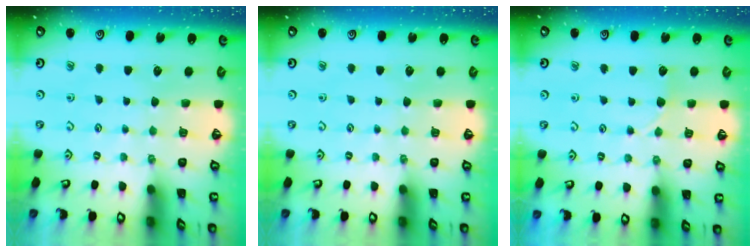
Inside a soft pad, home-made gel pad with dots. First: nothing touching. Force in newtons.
{"total": 0.0}
{"total": 4.5, "press": 4.4, "slide": 0.5}